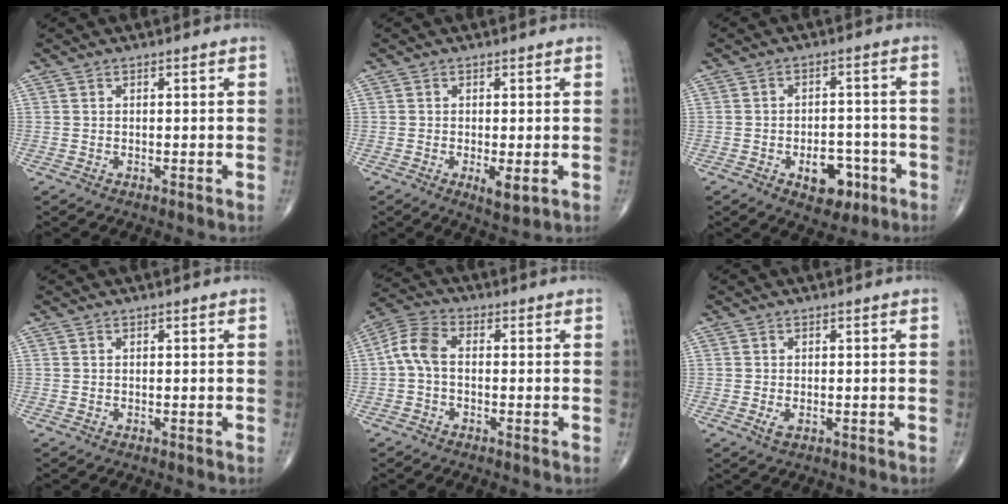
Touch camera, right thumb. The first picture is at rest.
{"total": 3.5, "force": [-0.9, 1.2, 3.2], "torque": [-0.055, -0.011, -0.014]}
{"total": 7.7, "force": [-3.3, 4.8, 5.0], "torque": [-0.039, 0.027, -0.040]}
{"total": 0.0}
{"total": 6.1, "force": [-0.5, 3.6, 4.9], "torque": [-0.104, 0.020, -0.020]}
{"total": 1.5, "force": [-0.4, 0.8, 1.2], "torque": [-0.023, -0.003, -0.007]}